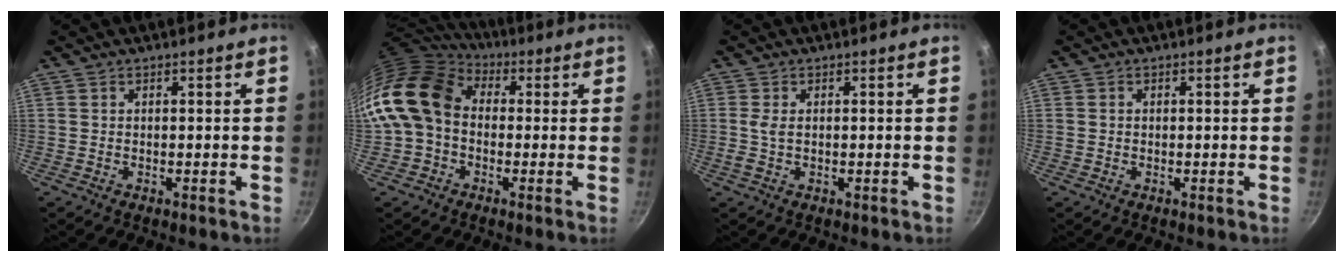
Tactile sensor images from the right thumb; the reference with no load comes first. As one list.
[{"total": 14.9, "force": [0.3, 11.5, 9.4], "torque": [-0.159, 0.030, -0.012]}, {"total": 2.1, "force": [0.1, 1.1, 1.8], "torque": [-0.038, 0.001, -0.001]}, {"total": 0.5, "force": [0.1, 0.5, 0.1], "torque": [-0.003, 0.001, 0.003]}]